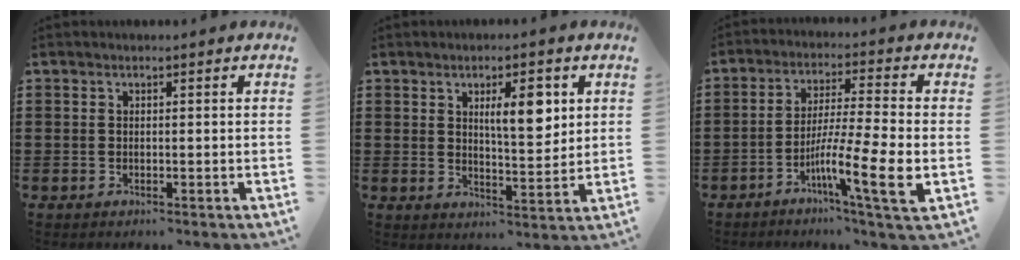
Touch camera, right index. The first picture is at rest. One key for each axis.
{"total": 6.8, "fx": 2.5, "fy": 2.3, "fz": 5.8, "tx": -0.087, "ty": -0.006, "tz": 0.034}
{"total": 11.1, "fx": -4.1, "fy": 0.5, "fz": 10.3, "tx": -0.191, "ty": -0.013, "tz": -0.078}